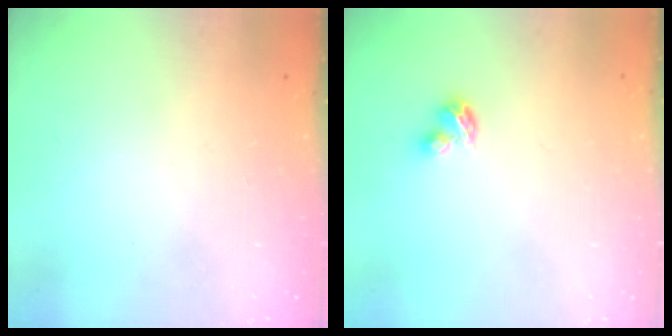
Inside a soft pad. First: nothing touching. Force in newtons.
{"total": 2.9, "press": 2.8, "slide": 0.5}